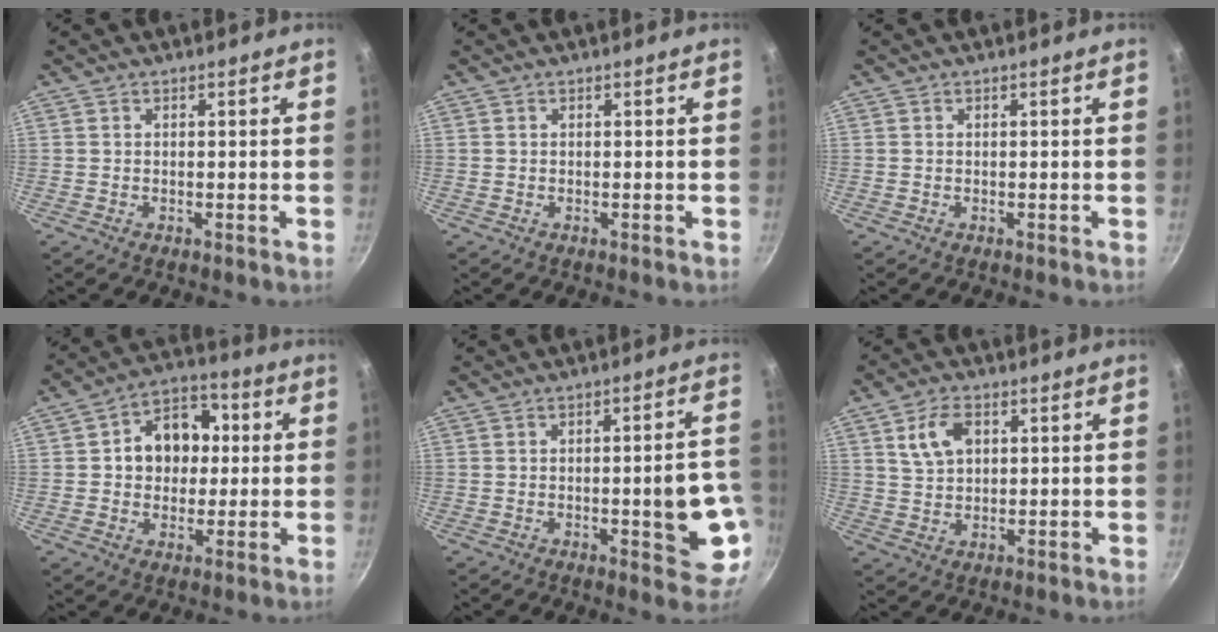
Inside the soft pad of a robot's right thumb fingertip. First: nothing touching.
{"total": 0.0}
{"total": 0.0}
{"total": 12.1, "force": [1.5, 9.5, 7.3], "torque": [-0.063, 0.017, 0.010]}
{"total": 11.1, "force": [-2.0, 3.7, 10.2], "torque": [-0.103, 0.014, -0.021]}
{"total": 7.0, "force": [2.4, 4.5, 4.8], "torque": [-0.077, 0.000, 0.044]}